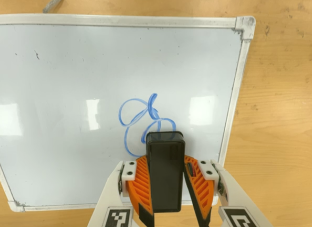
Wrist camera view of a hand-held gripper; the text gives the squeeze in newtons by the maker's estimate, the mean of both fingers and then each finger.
{"total": 11.1, "left": 12.5, "right": 9.6}